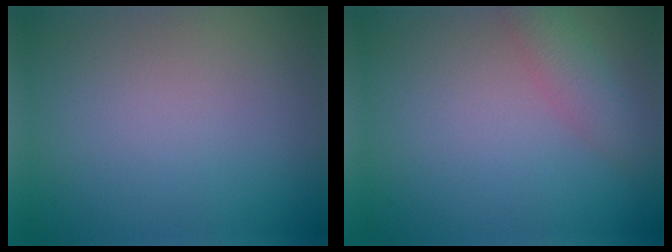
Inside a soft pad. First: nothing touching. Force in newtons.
{"total": 2.5, "press": 2.5, "slide": 0.1}